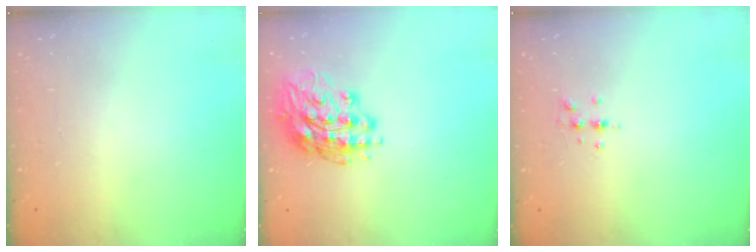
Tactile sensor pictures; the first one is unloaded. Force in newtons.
{"total": 15.3, "press": 15.3, "slide": 0.8}
{"total": 5.2, "press": 5.1, "slide": 0.9}